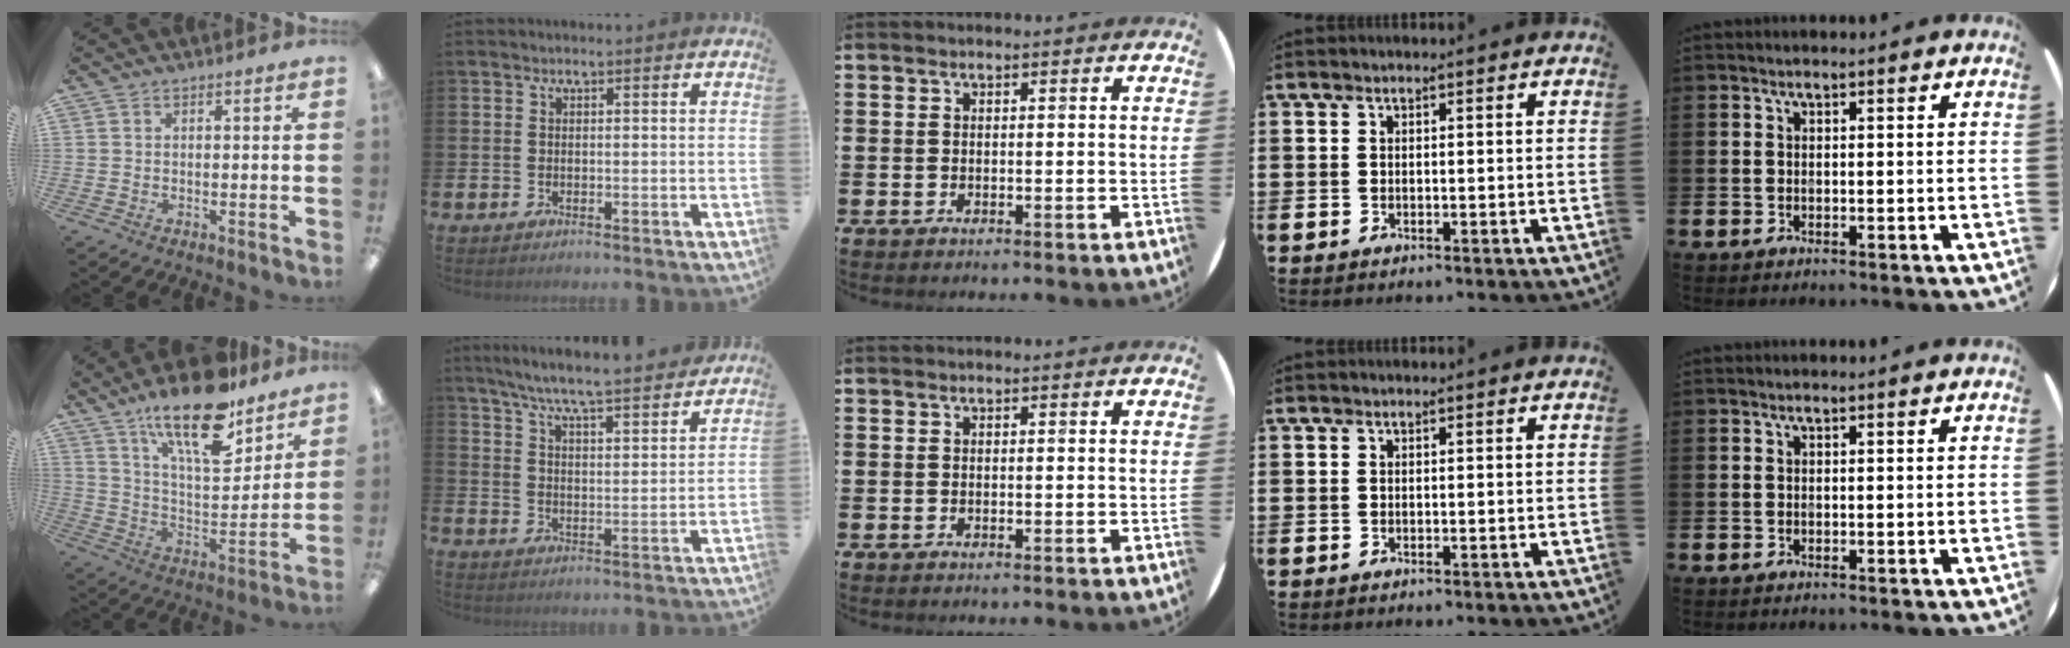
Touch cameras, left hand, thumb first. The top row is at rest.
{"thumb": {"total": 20.2, "force": [13.9, 7.4, 12.6], "torque": [-0.208, -0.083, 0.234]}, "index": {"total": 7.4, "force": [7.0, 0.0, 2.4], "torque": [-0.070, -0.049, 0.122]}}